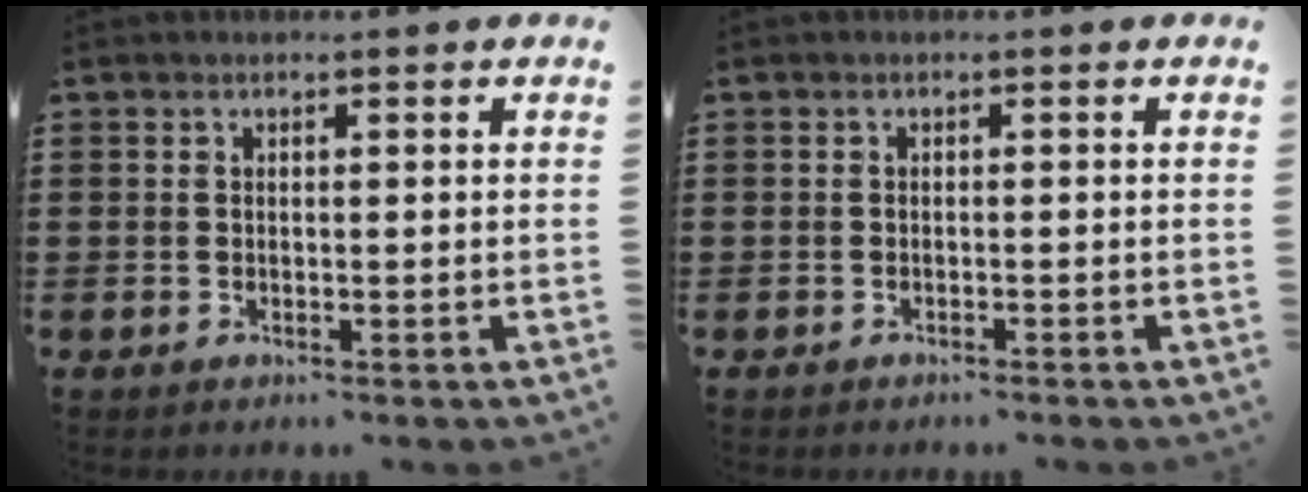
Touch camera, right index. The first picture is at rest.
{"total": 0.7, "force": [-0.7, -0.1, 0.1], "torque": [-0.003, -0.003, -0.014]}